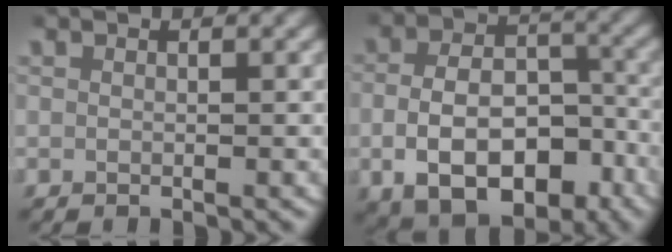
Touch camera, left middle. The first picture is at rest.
{"total": 10.2, "force": [-4.1, 6.9, 6.2], "torque": [-0.112, -0.025, -0.060]}